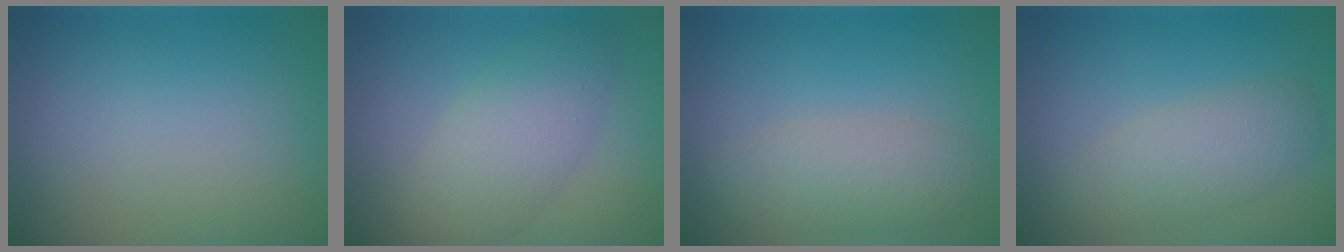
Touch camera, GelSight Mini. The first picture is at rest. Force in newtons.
{"total": 4.6, "press": 4.6, "slide": 0.0}
{"total": 3.7, "press": 3.7, "slide": 0.2}
{"total": 3.6, "press": 3.6, "slide": 0.4}